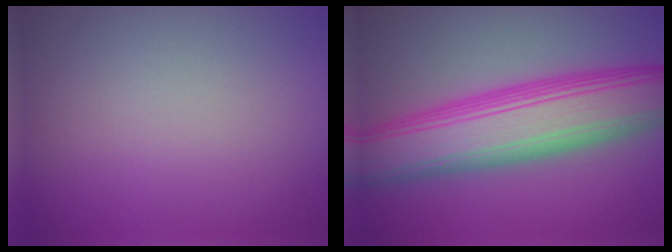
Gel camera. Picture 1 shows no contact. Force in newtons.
{"total": 10.3, "press": 10.3, "slide": 0.1}